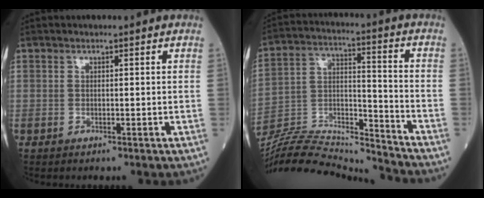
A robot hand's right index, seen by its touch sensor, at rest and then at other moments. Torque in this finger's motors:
{"motor_torque": [-0.63, -0.23, -0.17, -0.11]}